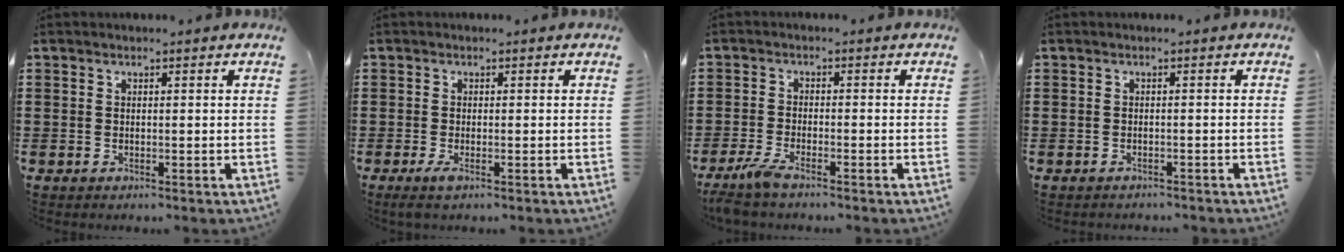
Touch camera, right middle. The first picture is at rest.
{"total": 1.5, "force": [-0.5, 0.1, 1.4], "torque": [-0.033, -0.010, -0.010]}
{"total": 3.1, "force": [-2.4, 0.1, 1.9], "torque": [-0.062, -0.013, -0.053]}
{"total": 0.8, "force": [-0.8, 0.2, -0.1], "torque": [-0.001, 0.001, -0.017]}